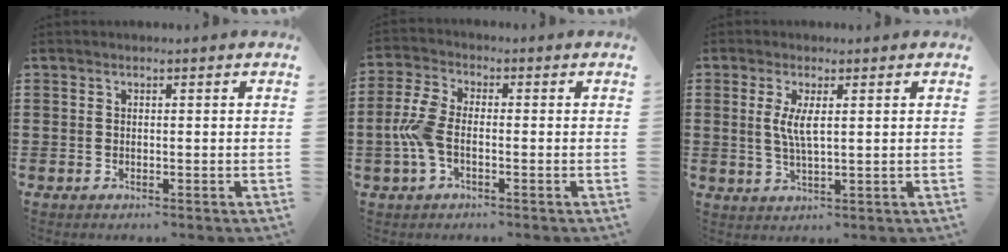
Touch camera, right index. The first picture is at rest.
{"total": 6.0, "force": [-1.3, 2.9, 5.1], "torque": [-0.130, -0.005, -0.032]}
{"total": 4.0, "force": [0.9, 0.9, 3.8], "torque": [-0.078, 0.002, 0.014]}